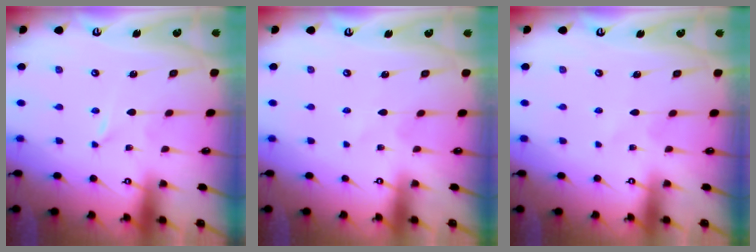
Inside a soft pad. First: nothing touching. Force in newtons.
{"total": 1.2, "press": 1.1, "slide": 0.2}
{"total": 2.7, "press": 2.7, "slide": 0.2}